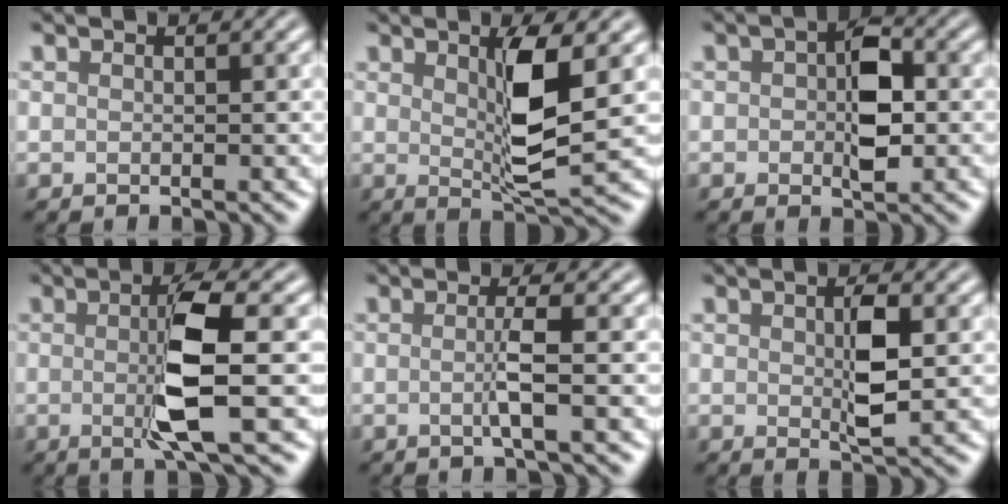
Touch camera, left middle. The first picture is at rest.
{"total": 5.2, "force": [1.1, 1.1, 4.9], "torque": [-0.090, -0.009, 0.022]}
{"total": 4.7, "force": [0.1, 2.5, 4.1], "torque": [-0.059, 0.003, -0.002]}
{"total": 6.0, "force": [-0.2, 1.0, 5.9], "torque": [-0.110, -0.005, -0.005]}
{"total": 2.4, "force": [-0.2, 0.3, 2.4], "torque": [-0.048, -0.006, -0.009]}
{"total": 3.6, "force": [0.3, 1.2, 3.4], "torque": [-0.060, -0.002, 0.006]}